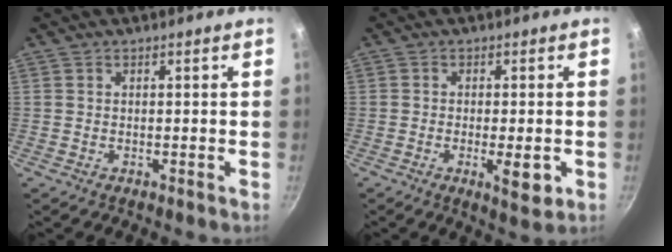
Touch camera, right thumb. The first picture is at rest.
{"total": 5.8, "force": [-1.6, 1.8, 5.2], "torque": [-0.075, -0.002, -0.021]}